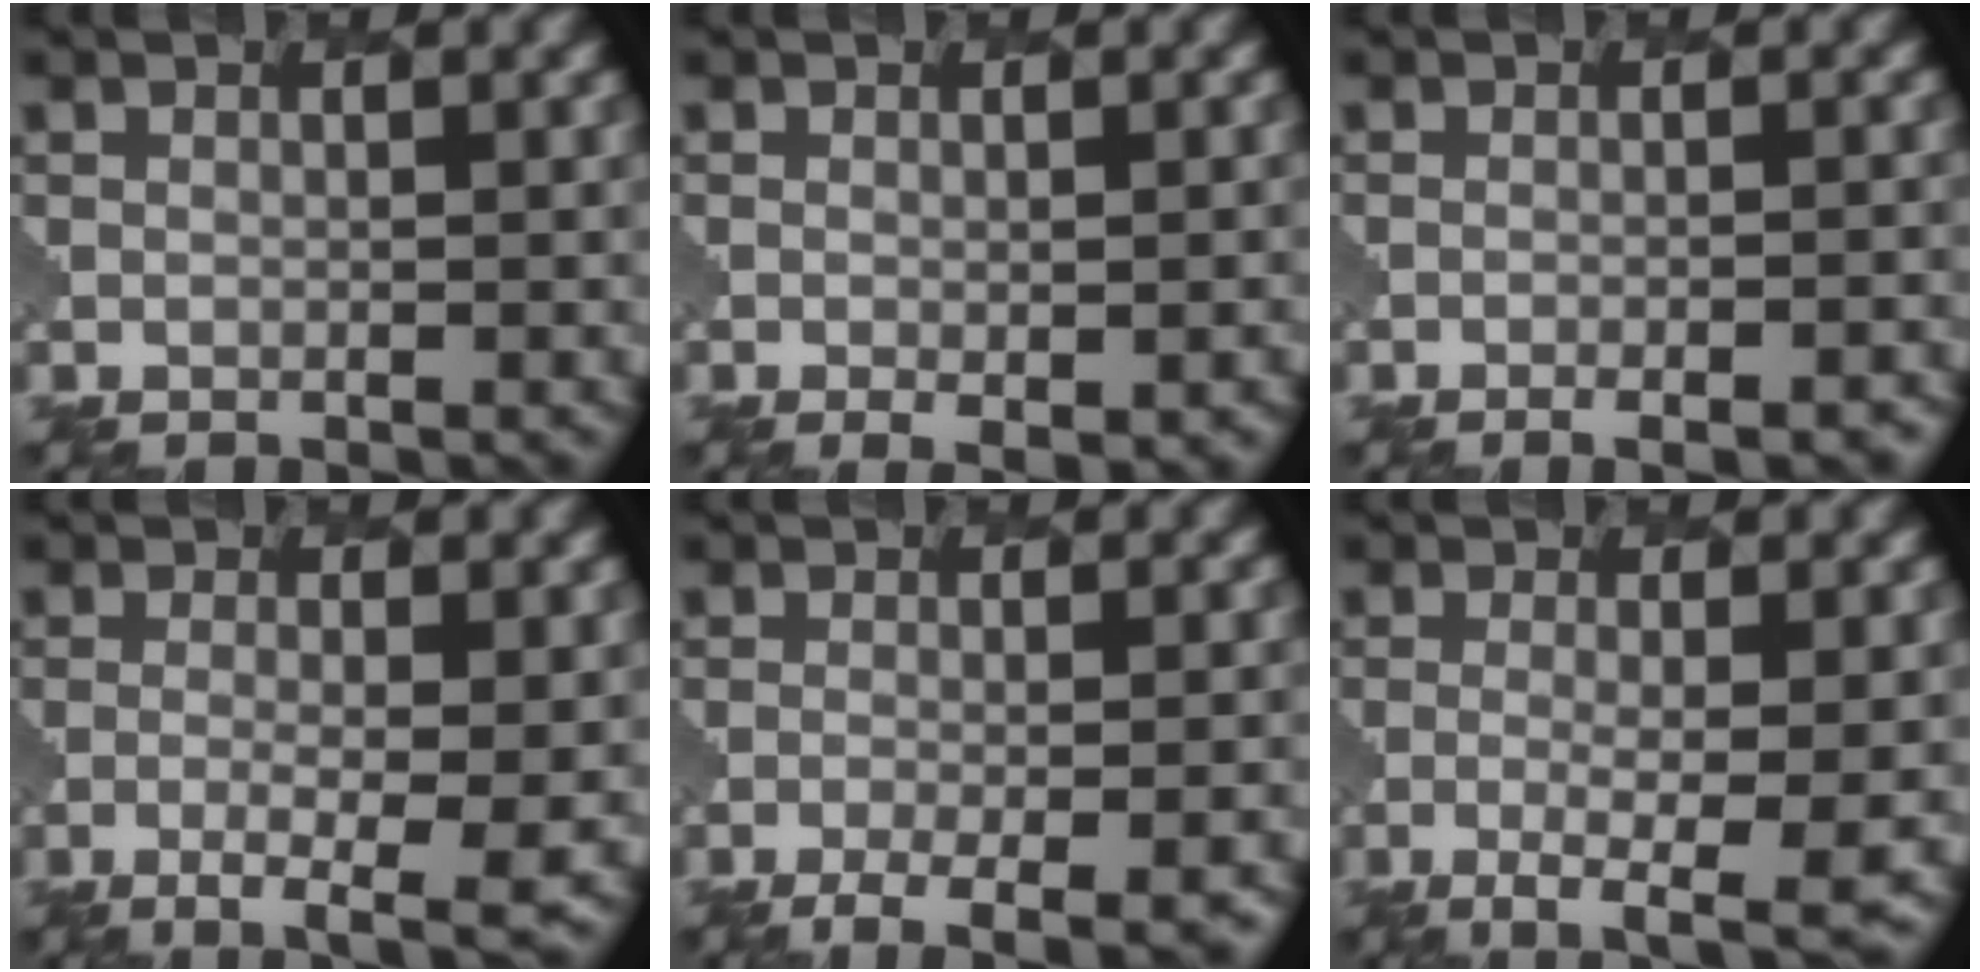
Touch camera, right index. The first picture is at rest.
{"total": 2.7, "force": [-1.0, 0.8, 2.4], "torque": [-0.033, -0.008, -0.006]}
{"total": 4.1, "force": [-2.8, 1.5, 2.6], "torque": [-0.011, 0.010, -0.029]}
{"total": 4.5, "force": [-1.6, 1.0, 4.1], "torque": [-0.069, -0.006, -0.027]}
{"total": 5.4, "force": [-3.2, 1.5, 4.1], "torque": [-0.052, -0.004, -0.044]}
{"total": 4.7, "force": [-2.0, 0.9, 4.1], "torque": [-0.068, -0.005, -0.037]}